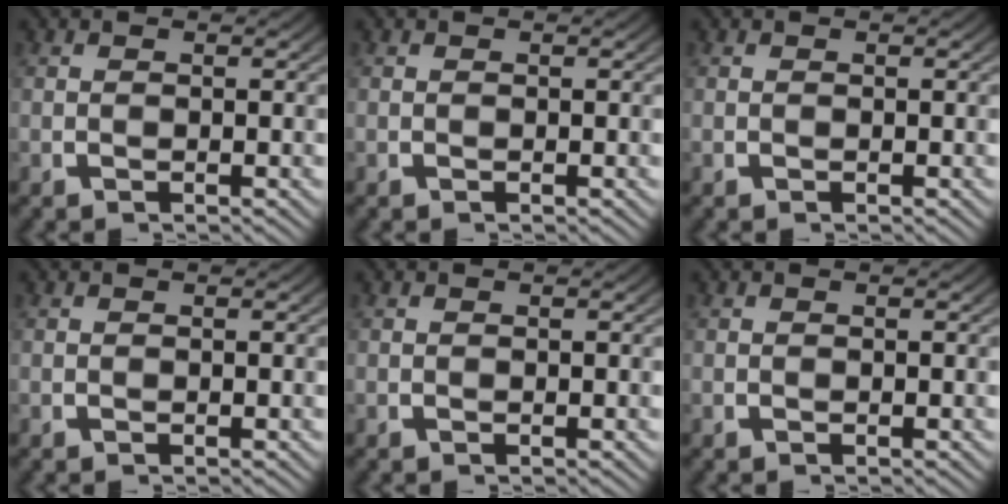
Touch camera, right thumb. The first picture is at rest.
{"total": 0.0}
{"total": 0.0}
{"total": 0.0}
{"total": 0.0}
{"total": 0.0}